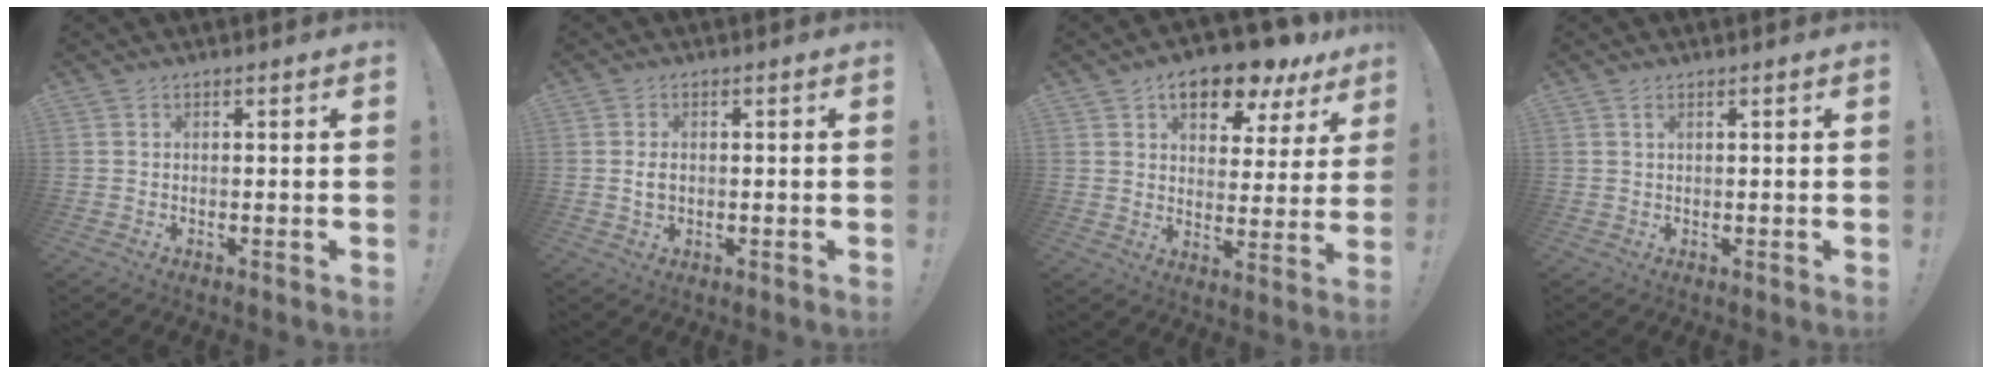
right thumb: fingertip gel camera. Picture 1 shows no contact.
{"total": 2.6, "force": [0.0, 1.7, 2.0], "torque": [-0.030, 0.002, -0.002]}
{"total": 11.7, "force": [8.1, 5.1, 6.7], "torque": [-0.103, -0.055, 0.140]}
{"total": 1.1, "force": [0.5, 0.5, 0.9], "torque": [-0.013, -0.001, 0.008]}